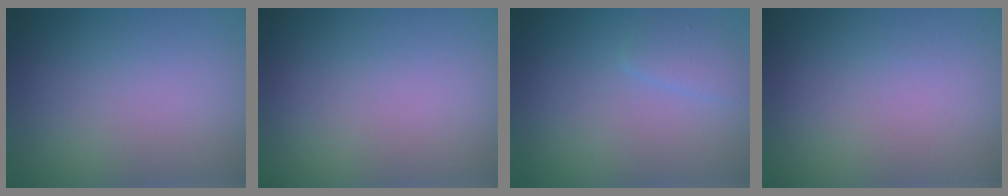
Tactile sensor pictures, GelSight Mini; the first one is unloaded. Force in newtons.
{"total": 0.0}
{"total": 1.4, "press": 1.4, "slide": 0.1}
{"total": 0.0}